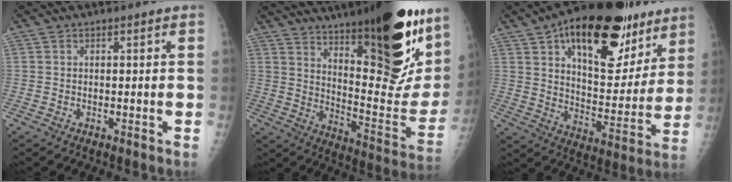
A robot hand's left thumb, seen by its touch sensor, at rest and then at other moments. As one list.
[{"total": 32.7, "force": [20.5, 8.8, 23.9], "torque": [-0.303, -0.081, 0.312]}, {"total": 27.7, "force": [15.4, 13.2, 18.8], "torque": [-0.243, -0.031, 0.236]}]